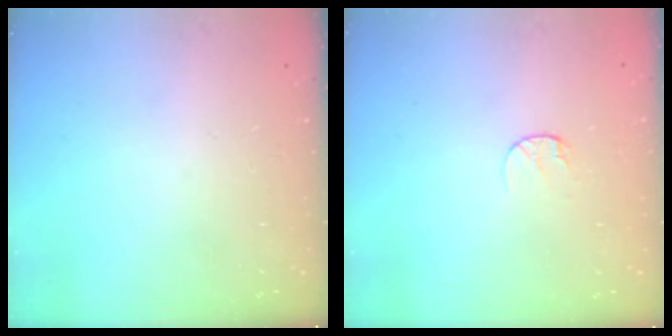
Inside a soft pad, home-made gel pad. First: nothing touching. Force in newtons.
{"total": 5.7, "press": 5.6, "slide": 0.6}